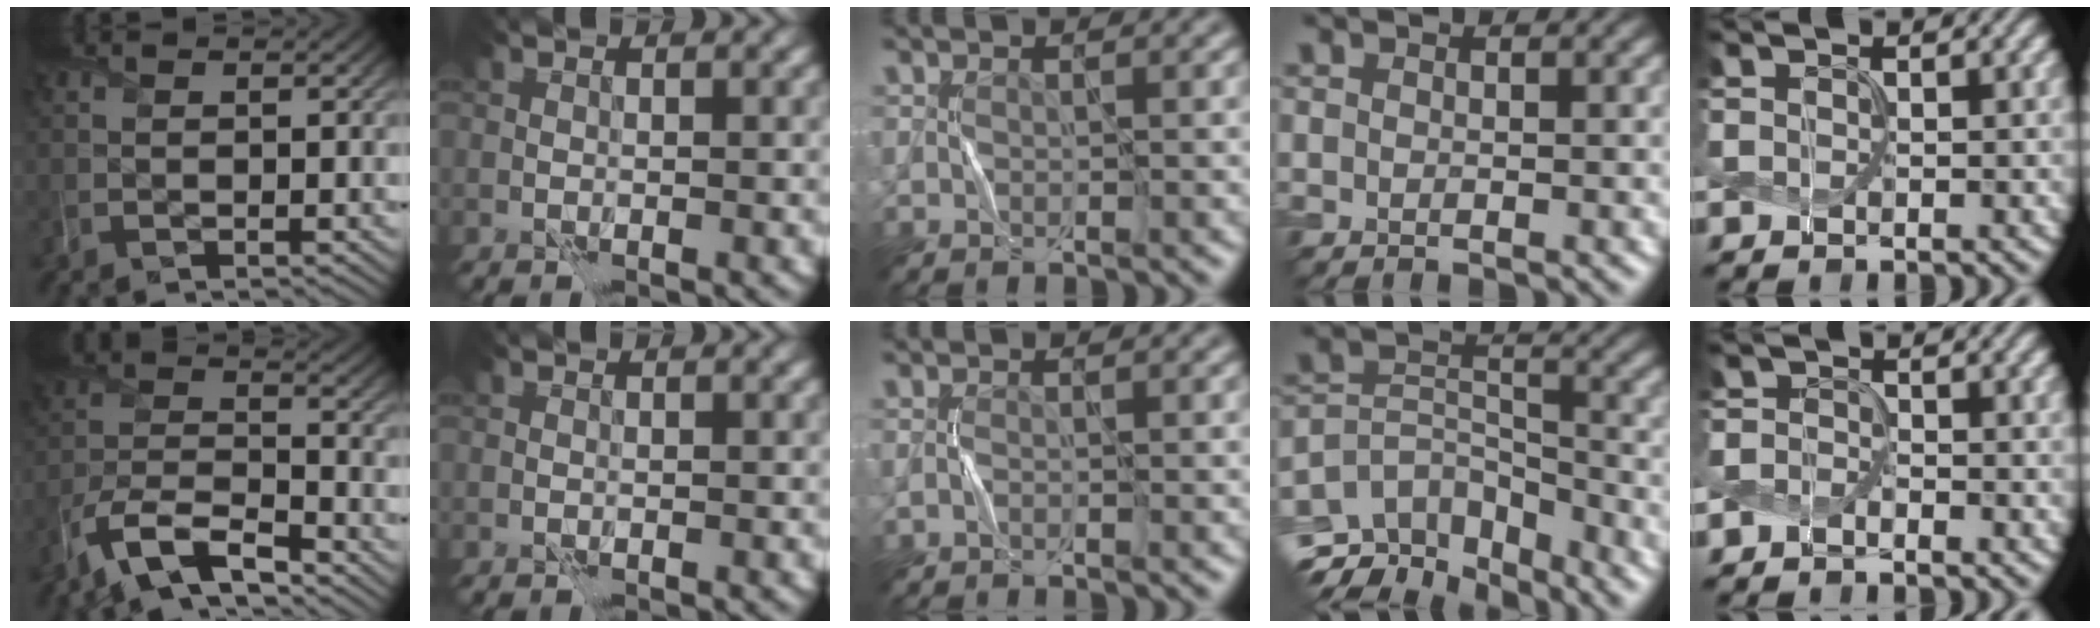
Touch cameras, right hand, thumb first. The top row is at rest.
{"thumb": {"total": 10.4, "force": [-7.7, 3.3, 6.1], "torque": [-0.124, -0.009, -0.163]}, "middle": {"total": 0.7, "force": [-0.6, 0.0, 0.3], "torque": [-0.009, 0.004, -0.014]}, "ring": {"total": 7.6, "force": [-5.4, 3.7, 3.7], "torque": [-0.071, -0.001, -0.098]}, "little": {"total": 1.8, "force": [-1.8, -0.5, 0.0], "torque": [-0.004, -0.002, -0.038]}}